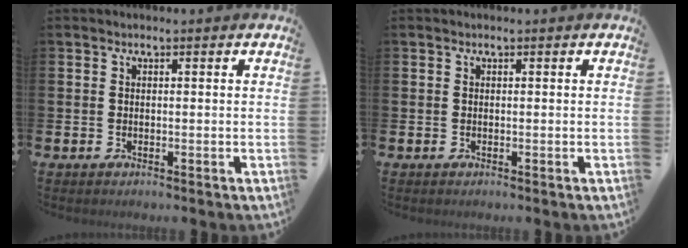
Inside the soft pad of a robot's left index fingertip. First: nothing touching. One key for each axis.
{"total": 0.0}